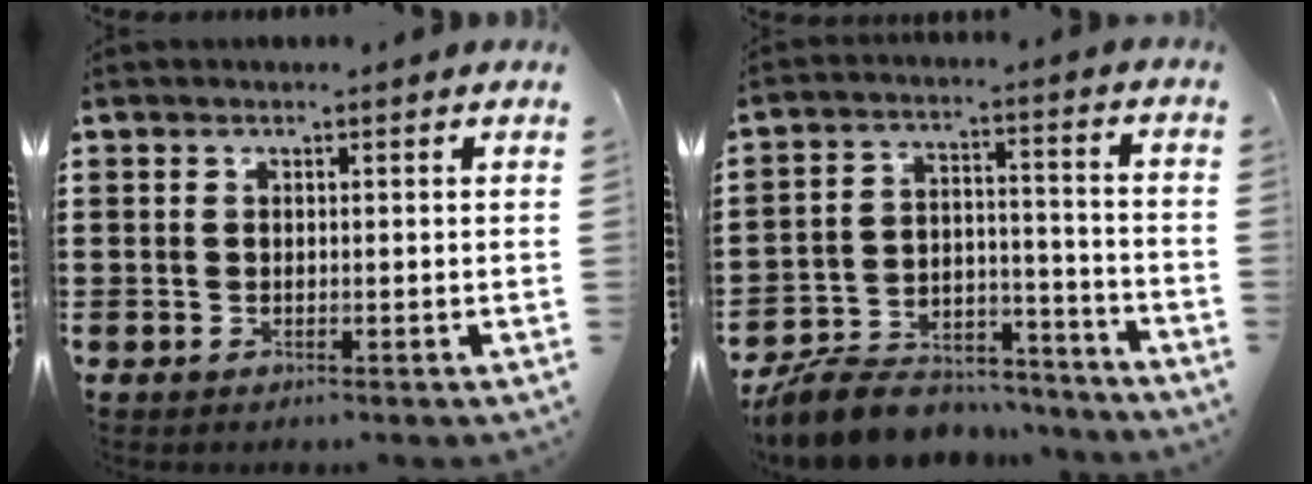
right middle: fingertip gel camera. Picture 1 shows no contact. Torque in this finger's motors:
{"motor_torque": [0.53, -0.18, 0.22, 0.12]}